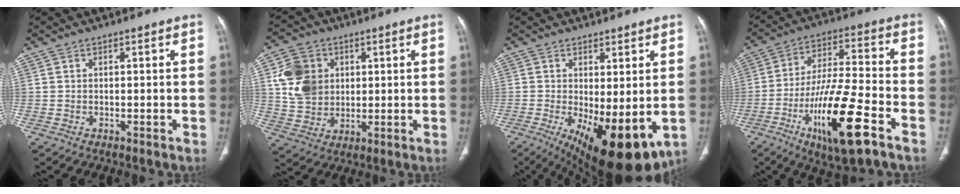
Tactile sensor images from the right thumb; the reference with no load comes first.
{"total": 10.9, "force": [2.7, 9.0, 5.5], "torque": [-0.078, -0.005, 0.055]}
{"total": 15.2, "force": [-3.8, 5.9, 13.5], "torque": [-0.198, -0.027, -0.036]}
{"total": 18.8, "force": [-8.8, 4.6, 16.0], "torque": [-0.297, 0.031, -0.143]}